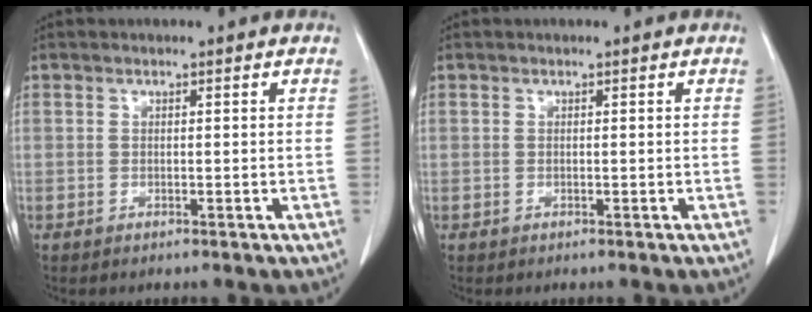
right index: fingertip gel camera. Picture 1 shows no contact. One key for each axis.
{"total": 0.0}